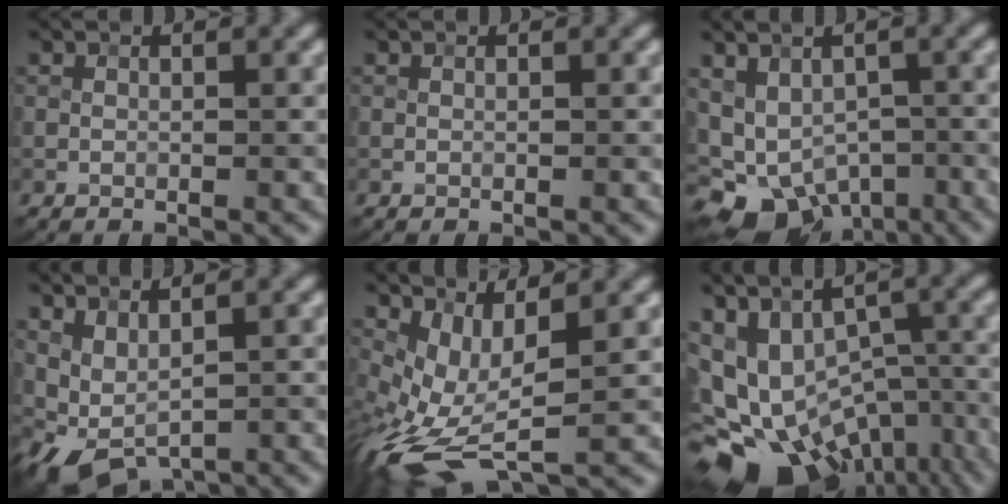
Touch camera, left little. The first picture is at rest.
{"total": 0.0}
{"total": 9.5, "force": [-4.5, 6.8, 5.0], "torque": [-0.066, -0.024, -0.048]}
{"total": 3.3, "force": [0.9, 1.5, 2.8], "torque": [-0.062, -0.010, 0.028]}
{"total": 6.5, "force": [-1.3, 2.9, 5.7], "torque": [-0.134, -0.009, -0.023]}
{"total": 15.5, "force": [-6.9, 10.7, 9.0], "torque": [-0.169, -0.015, -0.061]}